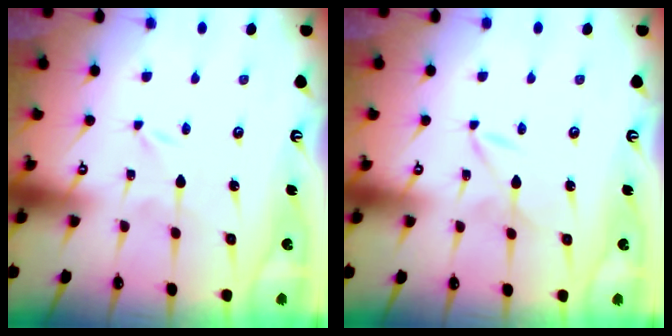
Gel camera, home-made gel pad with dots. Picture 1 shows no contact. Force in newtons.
{"total": 2.1, "press": 2.1, "slide": 0.4}